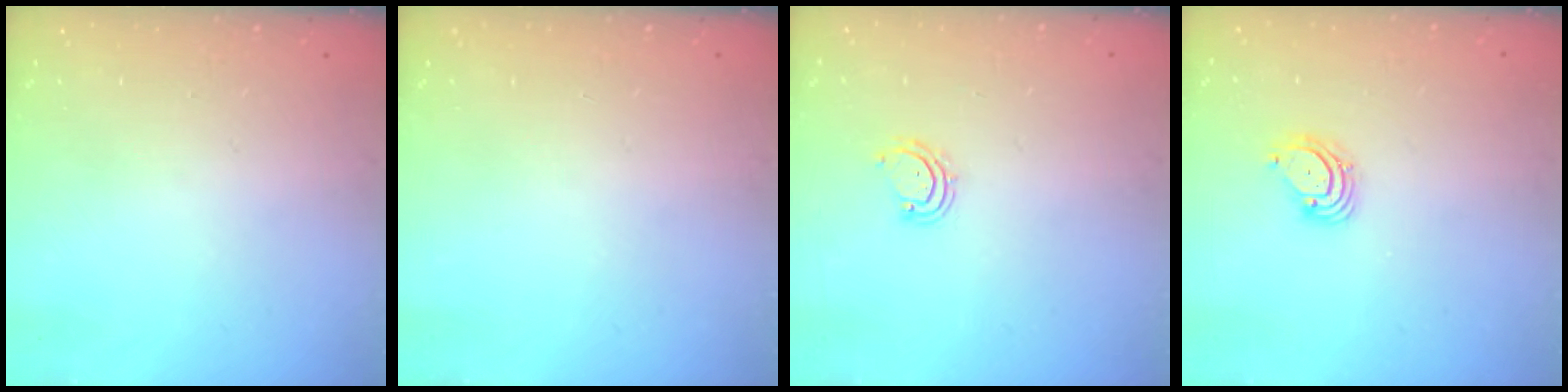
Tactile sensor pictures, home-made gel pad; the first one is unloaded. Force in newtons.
{"total": 0.0}
{"total": 4.1, "press": 4.1, "slide": 0.3}
{"total": 3.4, "press": 3.4, "slide": 0.3}